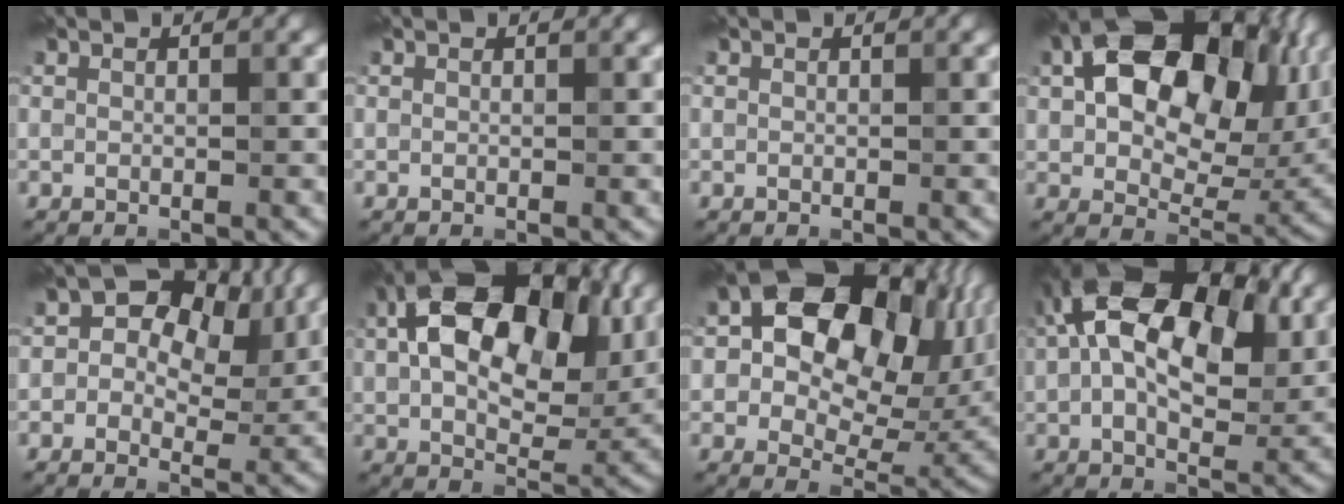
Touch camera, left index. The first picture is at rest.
{"total": 0.0}
{"total": 0.0}
{"total": 17.1, "force": [4.8, 10.6, 12.6], "torque": [-0.176, 0.020, 0.078]}
{"total": 7.4, "force": [2.1, 4.9, 5.1], "torque": [-0.055, 0.004, 0.018]}
{"total": 15.2, "force": [5.1, 9.3, 10.9], "torque": [-0.172, 0.019, 0.083]}
{"total": 14.8, "force": [3.2, 9.9, 10.5], "torque": [-0.125, 0.015, 0.050]}
{"total": 14.1, "force": [3.5, 8.1, 11.0], "torque": [-0.172, 0.029, 0.038]}